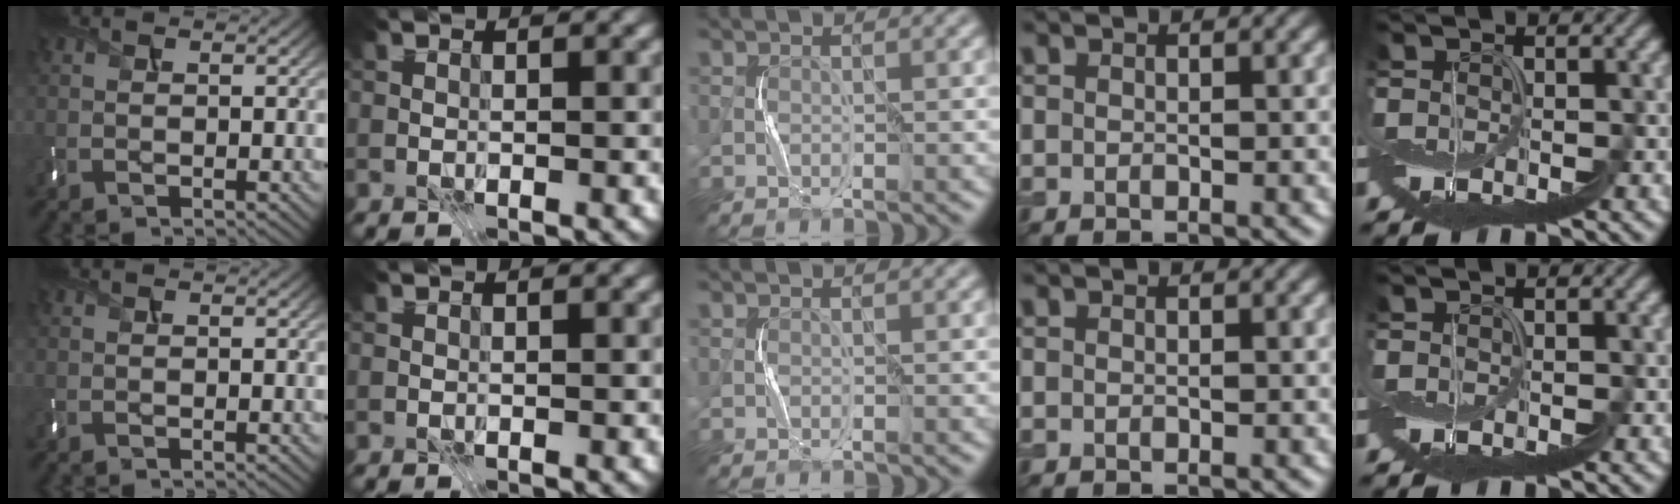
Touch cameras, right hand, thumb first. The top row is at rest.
{}